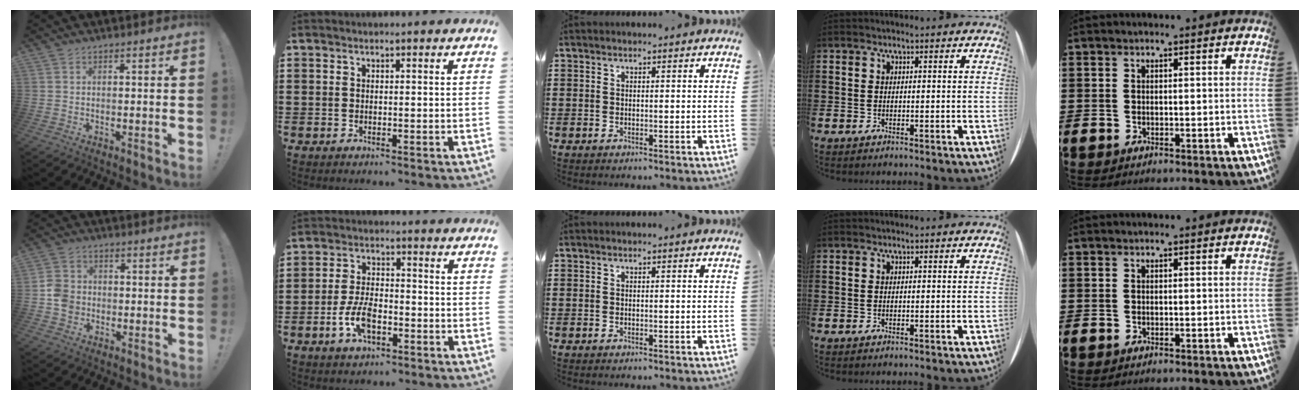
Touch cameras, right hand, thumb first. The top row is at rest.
{"thumb": {"total": 6.5, "force": [-1.4, 5.8, 2.6], "torque": [-0.045, 0.017, -0.024]}, "index": {"total": 6.5, "force": [-2.6, 3.2, 5.0], "torque": [-0.119, -0.003, -0.052]}}